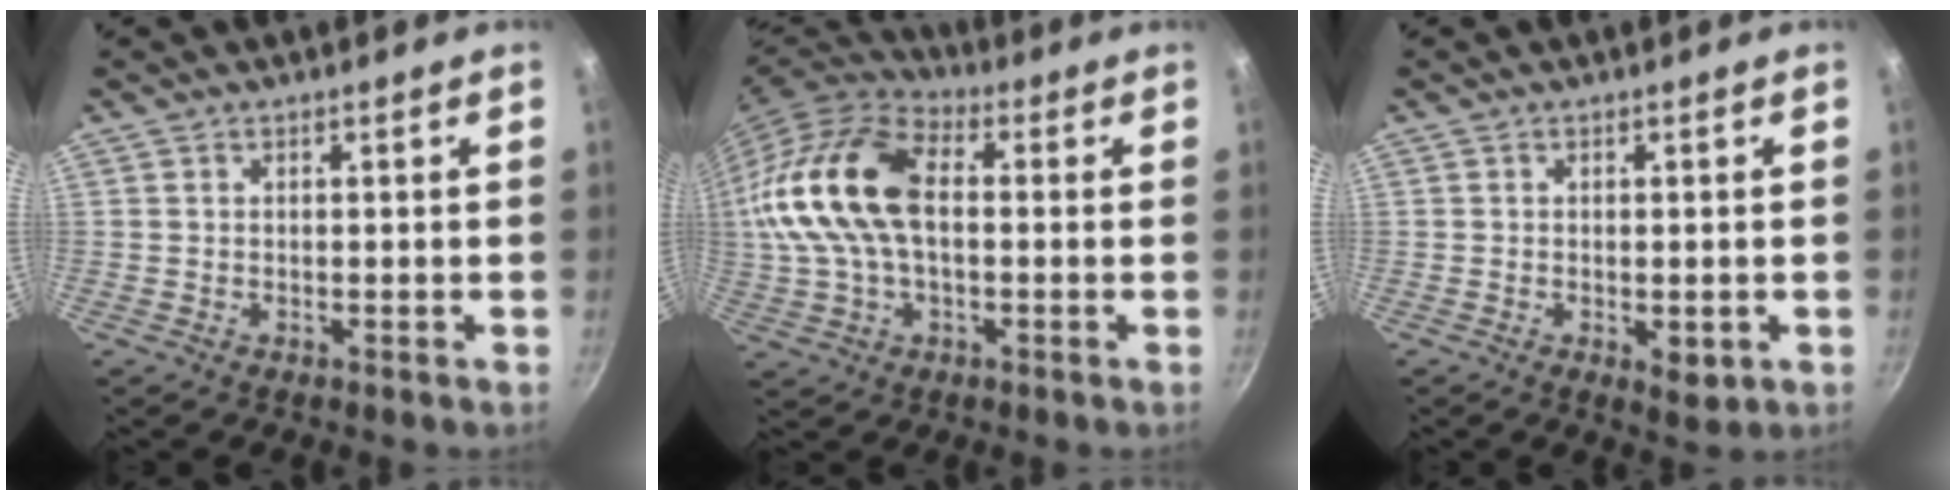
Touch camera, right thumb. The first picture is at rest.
{"total": 19.3, "force": [1.2, 11.8, 15.3], "torque": [-0.302, 0.034, 0.011]}
{"total": 3.7, "force": [-1.0, 1.6, 3.1], "torque": [-0.044, -0.009, -0.009]}